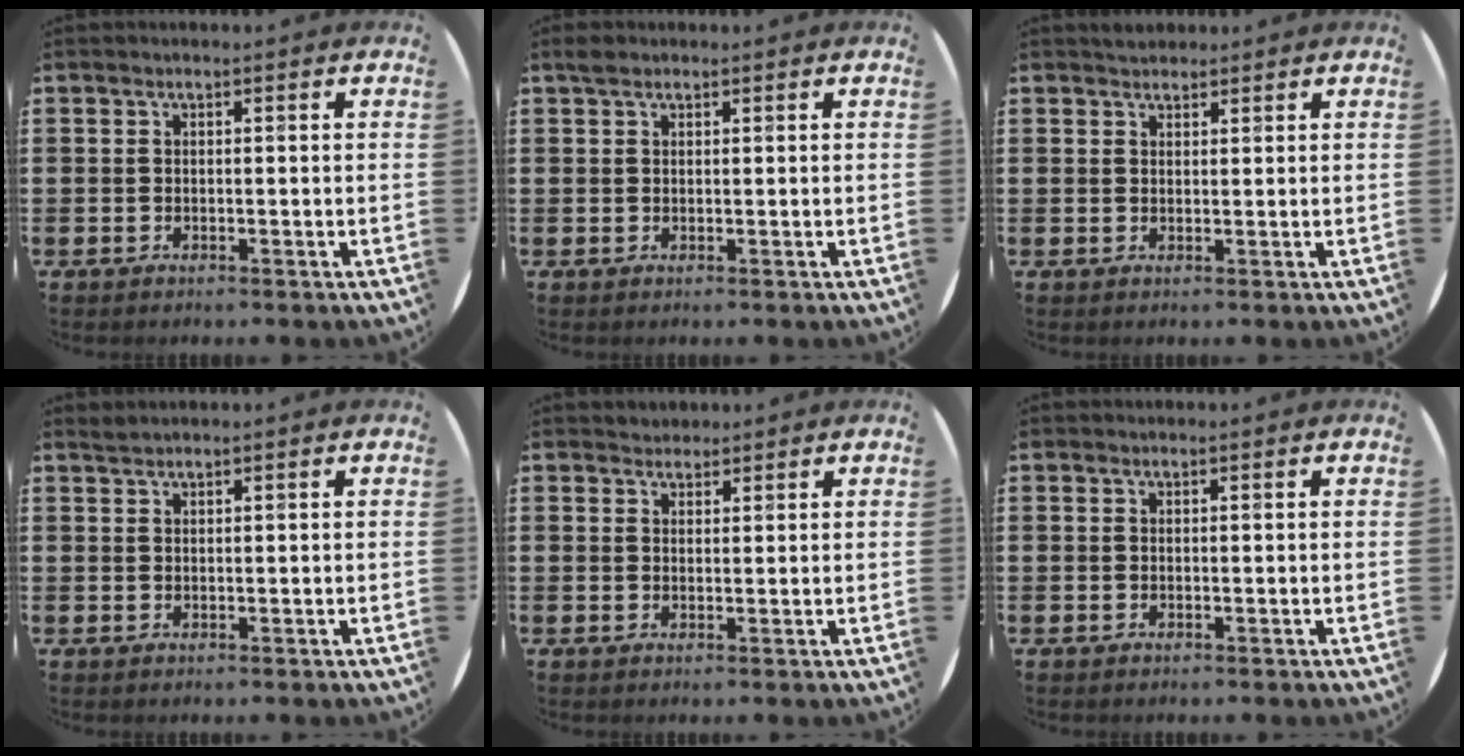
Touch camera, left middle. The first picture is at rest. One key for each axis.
{"total": 1.0, "fx": 0.9, "fy": 0.5, "fz": 0.3, "tx": 0.008, "ty": -0.002, "tz": 0.012}
{"total": 1.7, "fx": 1.6, "fy": 0.5, "fz": 0.0, "tx": -0.003, "ty": 0.005, "tz": 0.031}
{"total": 0.9, "fx": 0.9, "fy": -0.1, "fz": 0.0, "tx": -0.001, "ty": -0.001, "tz": 0.017}
{"total": 1.6, "fx": 1.5, "fy": 0.5, "fz": -0.1, "tx": -0.001, "ty": 0.004, "tz": 0.029}
{"total": 0.0}